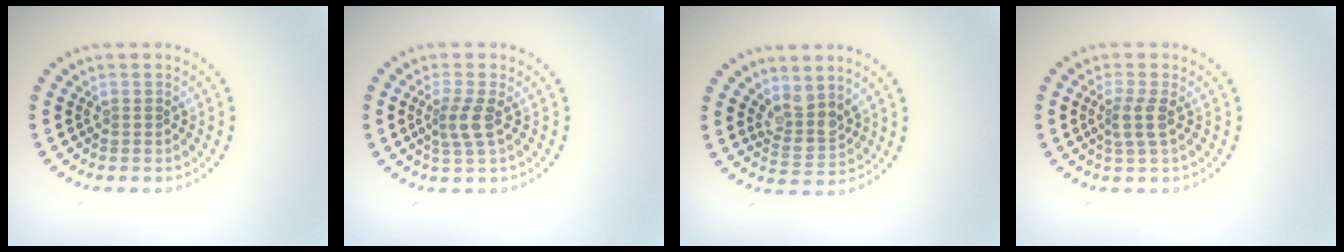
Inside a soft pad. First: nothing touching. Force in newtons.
{"total": 2.3, "press": 1.8, "slide": 1.5}
{"total": 2.9, "press": 2.2, "slide": 1.8}
{"total": 1.8, "press": 1.5, "slide": 1.0}